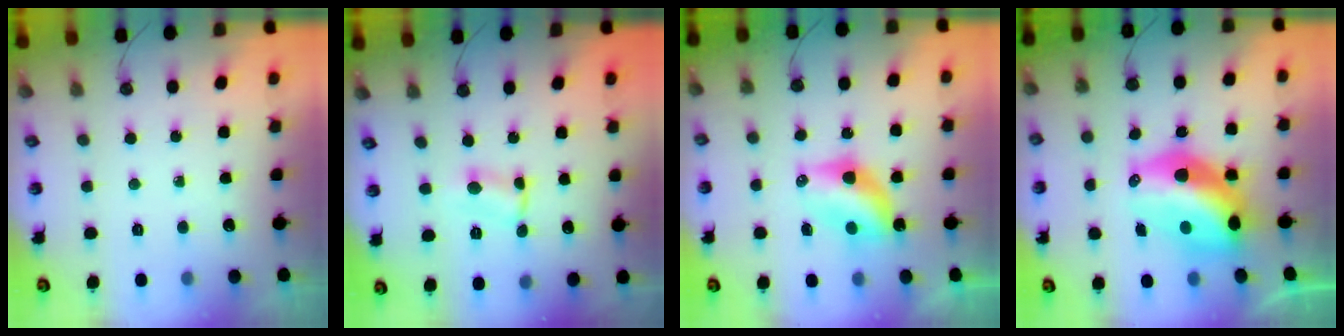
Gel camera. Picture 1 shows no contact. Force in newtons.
{"total": 3.0, "press": 3.0, "slide": 0.3}
{"total": 7.2, "press": 7.2, "slide": 0.3}
{"total": 14.2, "press": 14.1, "slide": 1.1}